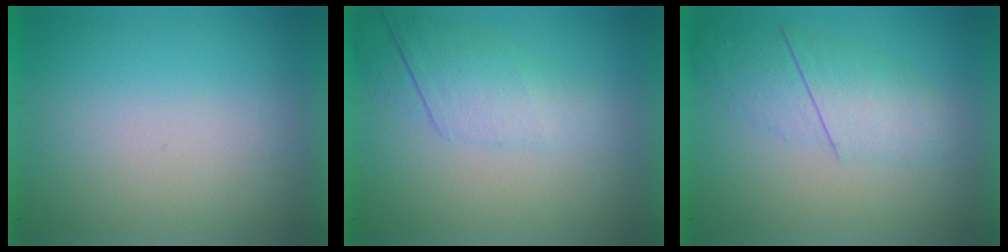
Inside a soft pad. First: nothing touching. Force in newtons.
{"total": 2.3}
{"total": 2.4}